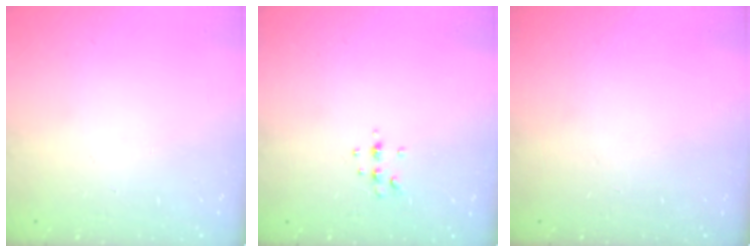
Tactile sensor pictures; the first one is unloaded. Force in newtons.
{"total": 3.8, "press": 3.6, "slide": 1.1}
{"total": 0.0}